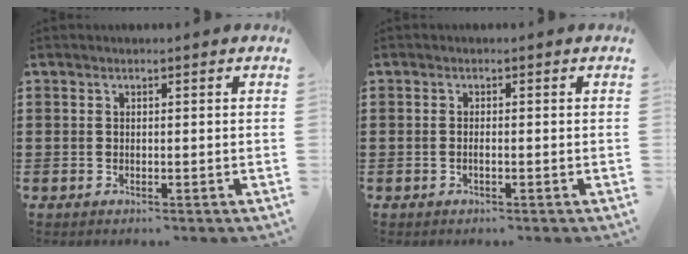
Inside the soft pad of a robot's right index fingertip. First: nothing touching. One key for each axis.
{"total": 0.7, "fx": -0.3, "fy": 0.1, "fz": 0.6, "tx": -0.011, "ty": -0.003, "tz": -0.005}